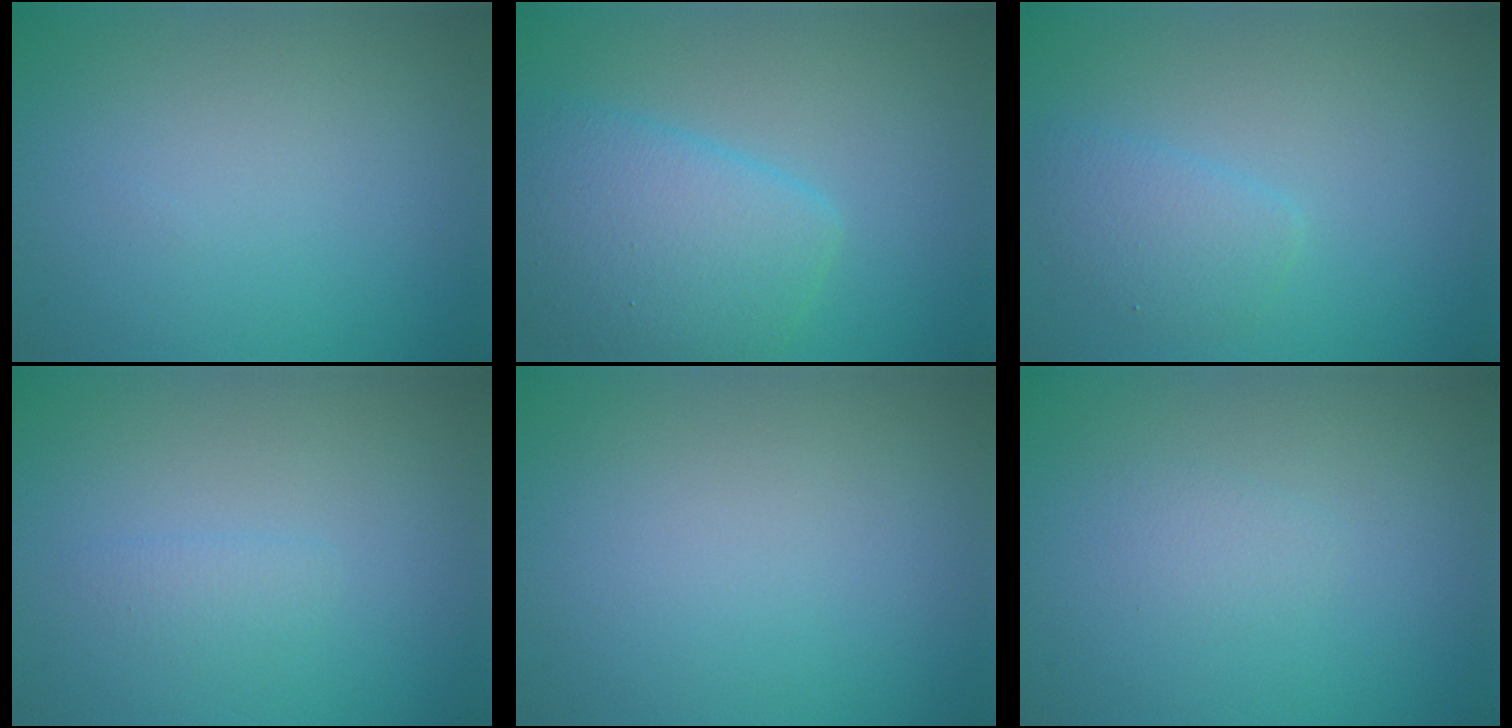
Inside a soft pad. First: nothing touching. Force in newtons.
{"total": 5.8, "press": 5.8, "slide": 0.2}
{"total": 2.2, "press": 2.2, "slide": 0.1}
{"total": 1.0, "press": 1.0, "slide": 0.1}
{"total": 0.0}
{"total": 0.9, "press": 0.9, "slide": 0.1}